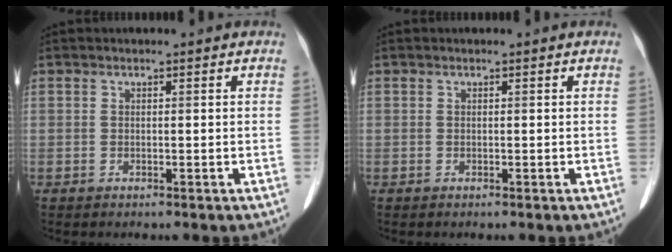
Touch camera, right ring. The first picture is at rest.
{"total": 0.0}